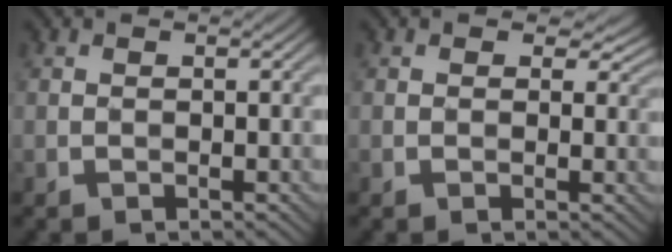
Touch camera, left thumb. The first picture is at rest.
{"total": 3.2, "force": [1.5, 2.1, 1.9], "torque": [-0.031, -0.006, 0.013]}